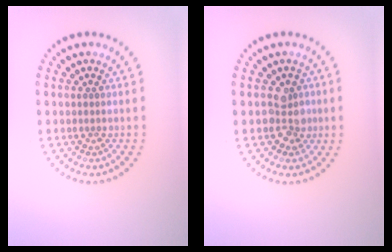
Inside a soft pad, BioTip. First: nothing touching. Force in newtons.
{"total": 2.7, "press": 2.4, "slide": 1.2}